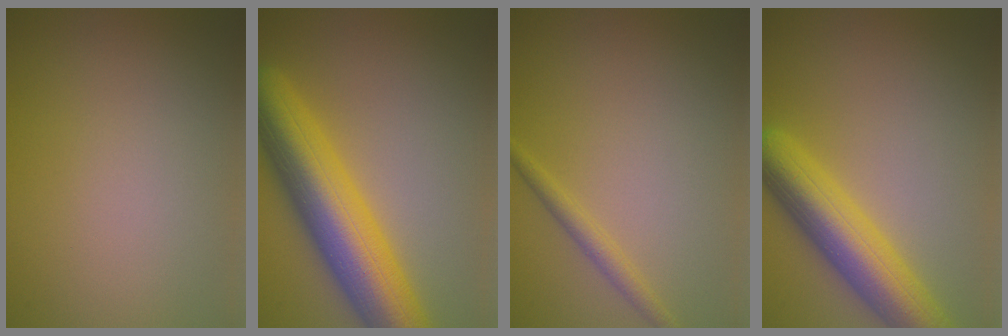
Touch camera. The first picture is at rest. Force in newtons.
{"total": 10.4, "press": 10.4, "slide": 0.3}
{"total": 1.5, "press": 1.5, "slide": 0.1}
{"total": 7.5, "press": 7.5, "slide": 0.3}